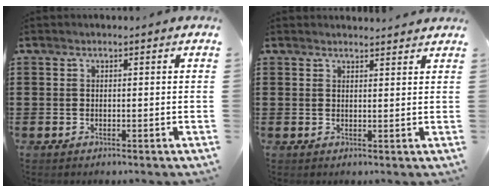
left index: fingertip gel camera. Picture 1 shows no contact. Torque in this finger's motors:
{"motor_torque": [-0.05, 0.10, -0.03, -0.01]}